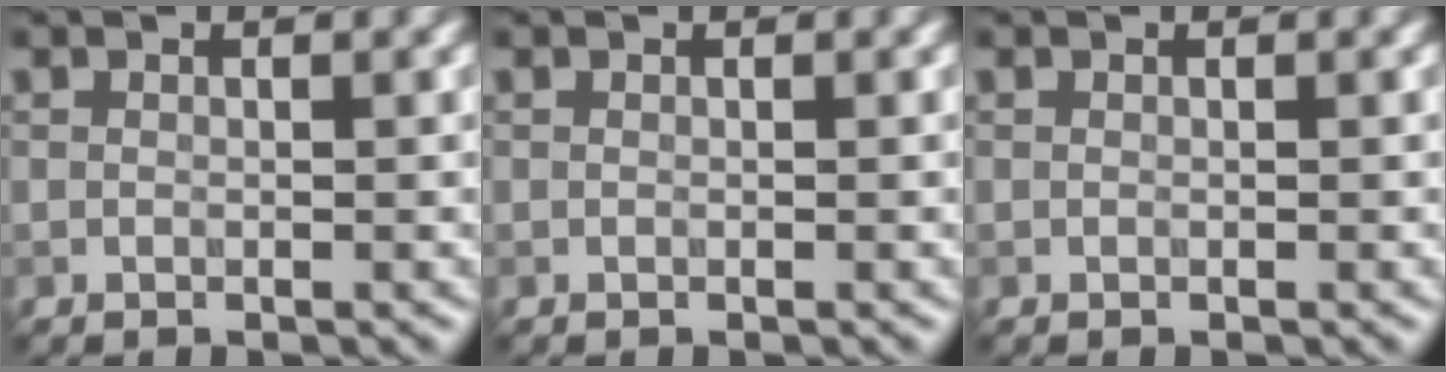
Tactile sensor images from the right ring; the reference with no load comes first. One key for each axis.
{"total": 0.0}
{"total": 0.0}